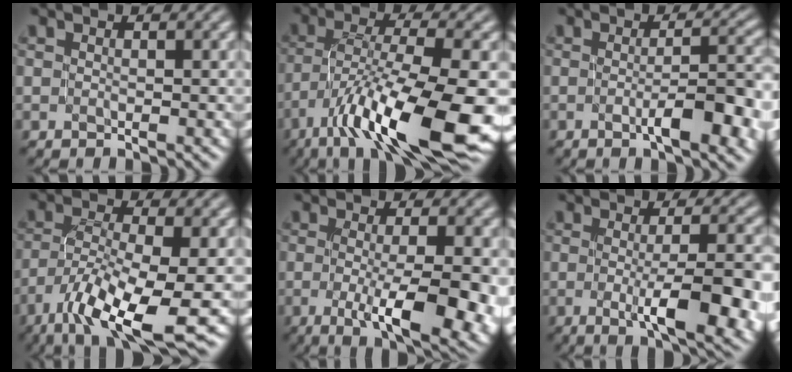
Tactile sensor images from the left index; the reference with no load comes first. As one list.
[{"total": 13.7, "force": [-7.3, 3.7, 11.0], "torque": [-0.199, -0.004, -0.122]}, {"total": 6.8, "force": [-1.7, 1.7, 6.4], "torque": [-0.091, 0.004, -0.023]}, {"total": 10.5, "force": [-5.9, 2.9, 8.1], "torque": [-0.151, -0.014, -0.103]}, {"total": 7.6, "force": [-2.0, 2.0, 7.1], "torque": [-0.107, -0.010, -0.028]}, {"total": 9.5, "force": [-2.1, 2.7, 8.9], "torque": [-0.116, -0.012, -0.024]}]